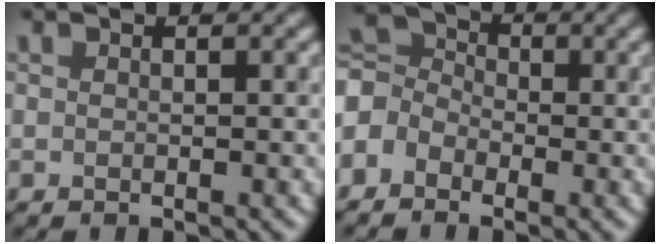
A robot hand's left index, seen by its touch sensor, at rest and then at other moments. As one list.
[{"total": 3.7, "force": [-1.6, 3.0, 1.5], "torque": [-0.037, 0.011, -0.054]}]